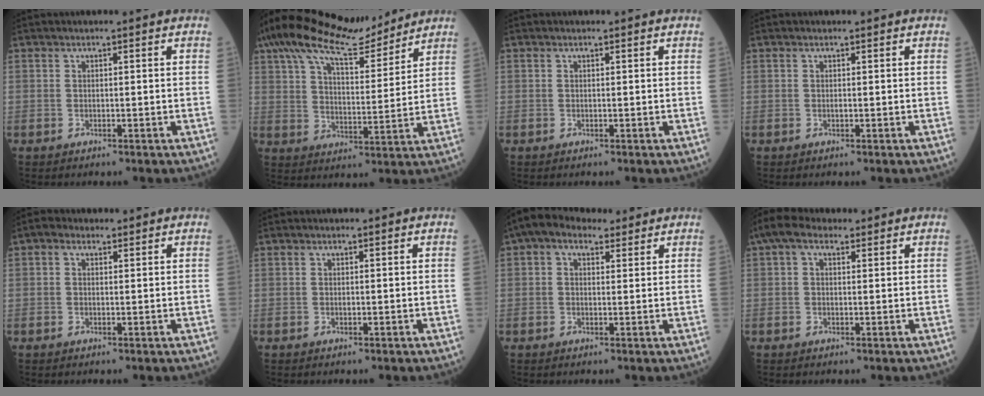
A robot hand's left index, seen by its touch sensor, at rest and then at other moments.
{"total": 14.9, "force": [12.8, 3.1, 6.9], "torque": [-0.128, 0.017, 0.211]}
{"total": 0.0}
{"total": 0.0}
{"total": 1.4, "force": [0.8, 1.0, 0.7], "torque": [-0.016, 0.013, 0.011]}
{"total": 0.0}
{"total": 5.5, "force": [3.5, 3.2, 2.8], "torque": [-0.058, 0.038, 0.061]}
{"total": 4.7, "force": [2.7, 2.5, 2.9], "torque": [-0.066, 0.038, 0.051]}